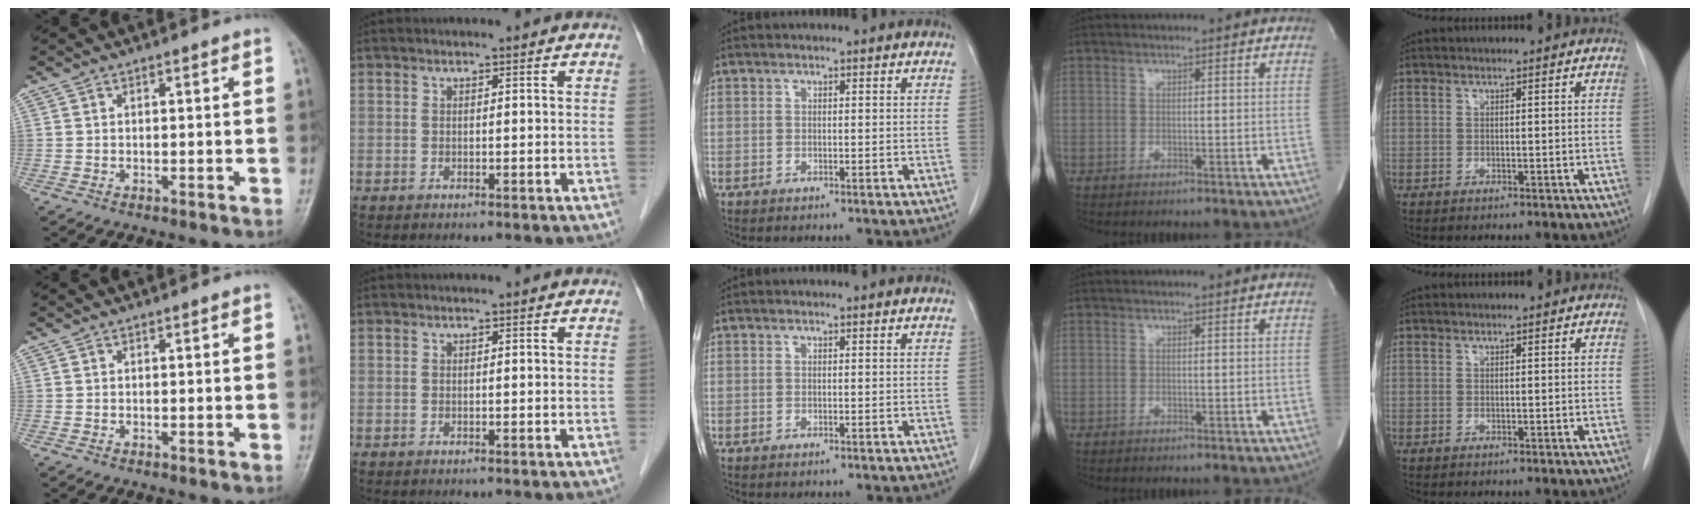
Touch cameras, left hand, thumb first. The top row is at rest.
{}